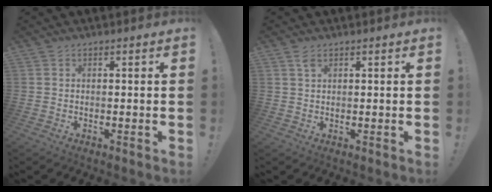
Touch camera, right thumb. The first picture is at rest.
{"total": 2.3, "force": [1.4, 0.9, 1.6], "torque": [-0.030, -0.001, 0.024]}